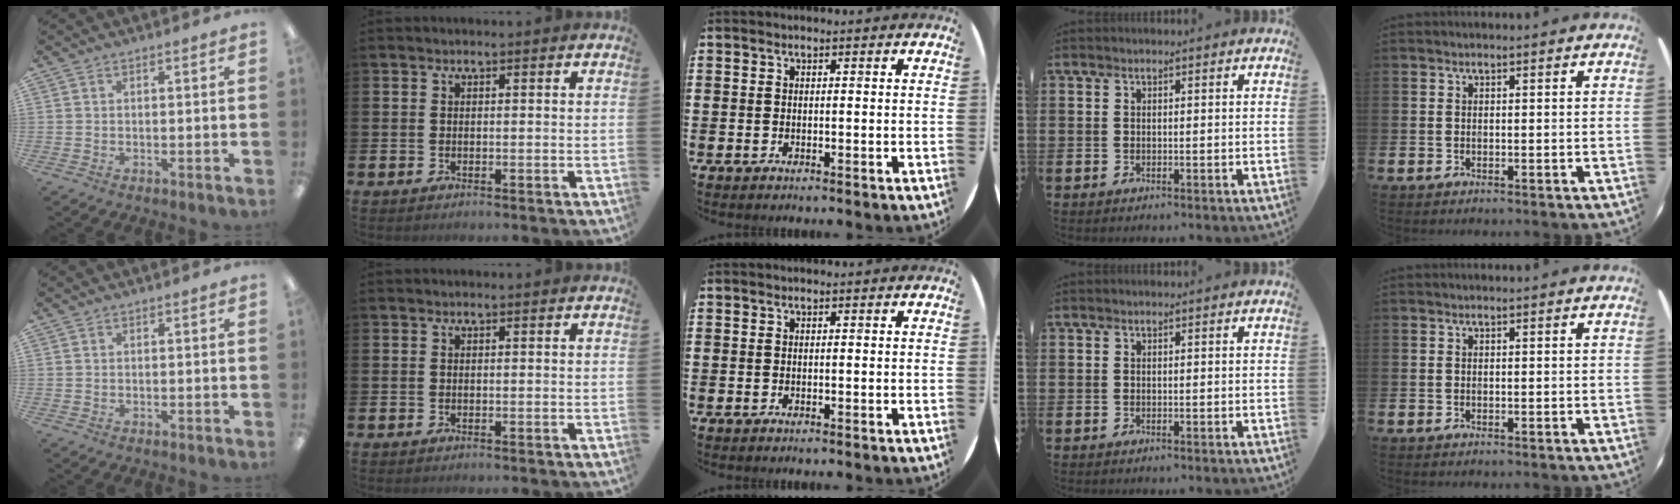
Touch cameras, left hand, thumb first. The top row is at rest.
{}